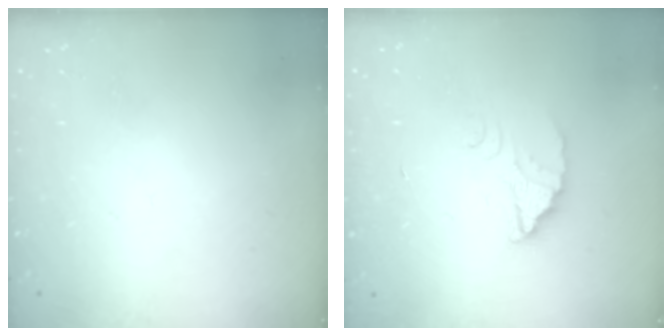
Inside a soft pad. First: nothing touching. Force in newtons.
{"total": 2.6, "press": 2.6, "slide": 0.1}